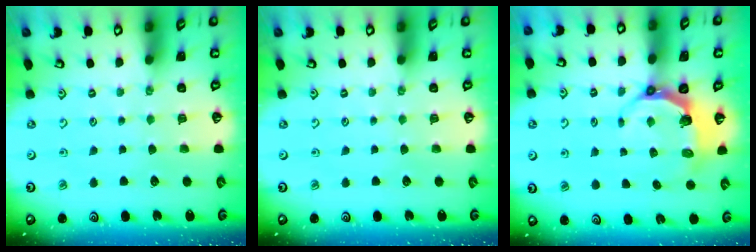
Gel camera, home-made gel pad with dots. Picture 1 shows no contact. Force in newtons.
{"total": 0.0}
{"total": 5.2, "press": 3.8, "slide": 3.5}